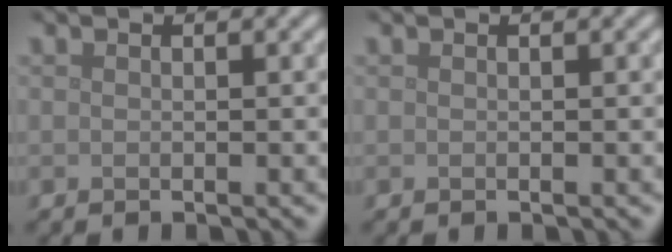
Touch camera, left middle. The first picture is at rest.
{"total": 0.0}